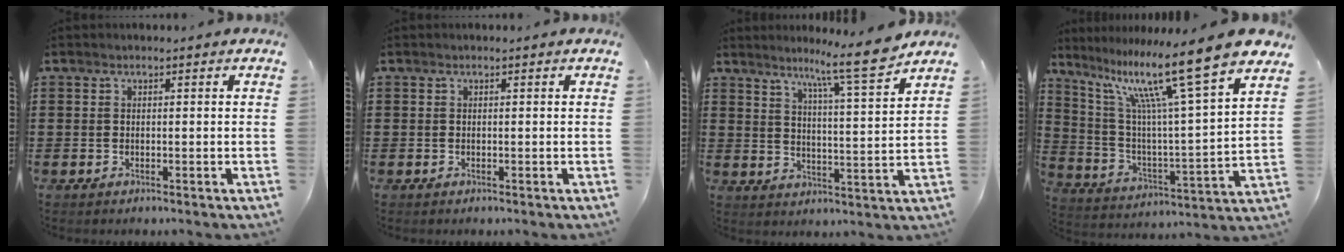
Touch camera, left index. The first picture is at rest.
{"total": 0.0}
{"total": 9.0, "force": [7.2, -0.5, 5.3], "torque": [-0.099, -0.043, 0.116]}
{"total": 15.3, "force": [11.3, 0.6, 10.4], "torque": [-0.218, -0.075, 0.177]}